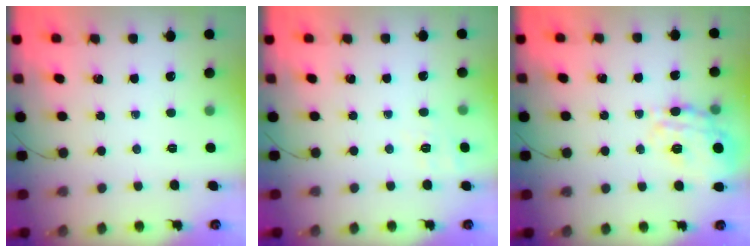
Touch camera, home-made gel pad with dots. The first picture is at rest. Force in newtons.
{"total": 5.8, "press": 5.5, "slide": 1.9}
{"total": 16.7, "press": 16.7, "slide": 1.4}